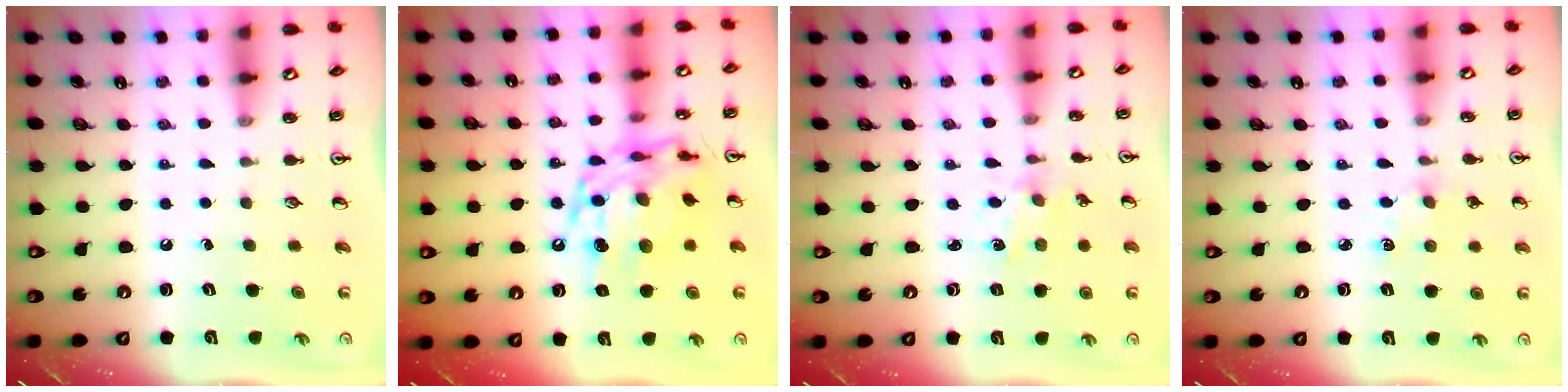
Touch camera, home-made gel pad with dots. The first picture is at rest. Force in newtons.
{"total": 15.2, "press": 15.1, "slide": 1.2}
{"total": 1.0, "press": 1.0, "slide": 0.2}
{"total": 3.6, "press": 3.6, "slide": 0.4}